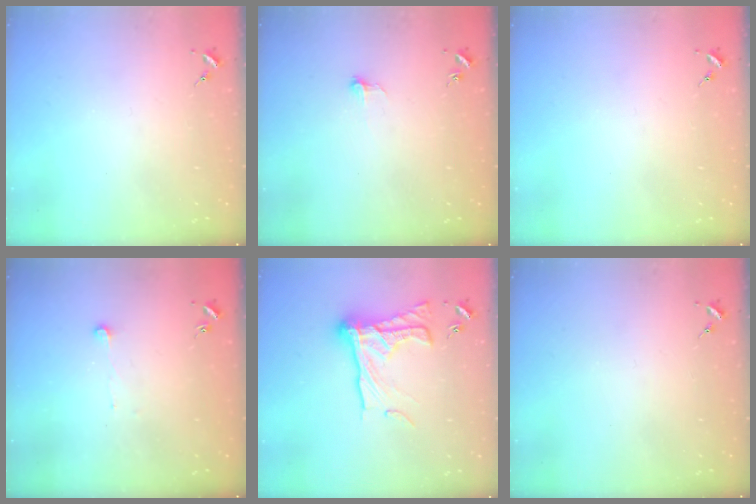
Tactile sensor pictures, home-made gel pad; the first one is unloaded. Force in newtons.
{"total": 4.1, "press": 4.0, "slide": 0.3}
{"total": 0.0}
{"total": 3.8, "press": 3.7, "slide": 0.3}
{"total": 19.6, "press": 19.5, "slide": 1.7}
{"total": 0.0}